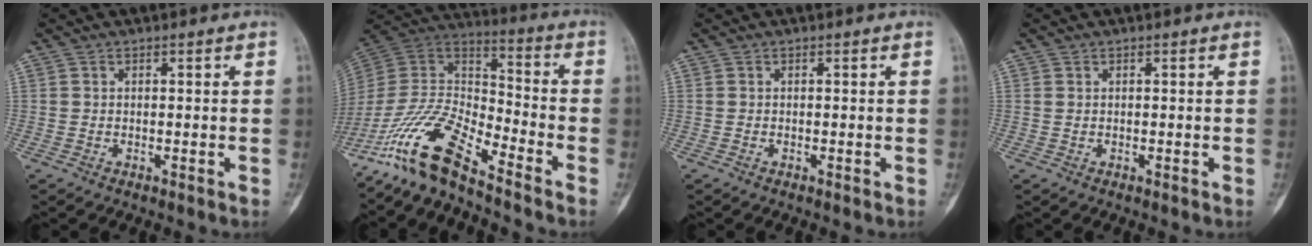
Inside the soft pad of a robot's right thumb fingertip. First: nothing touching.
{"total": 14.7, "force": [-11.4, 3.7, 8.5], "torque": [-0.159, 0.081, -0.230]}
{"total": 0.0}
{"total": 0.0}